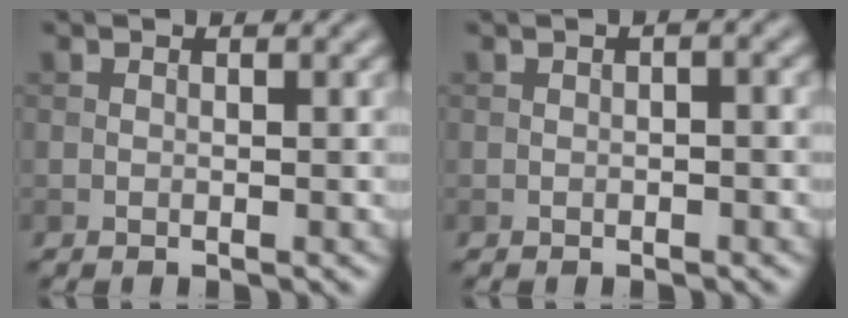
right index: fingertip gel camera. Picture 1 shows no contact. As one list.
[{"total": 1.1, "force": [-0.1, 0.3, 1.1], "torque": [-0.017, 0.002, -0.002]}]